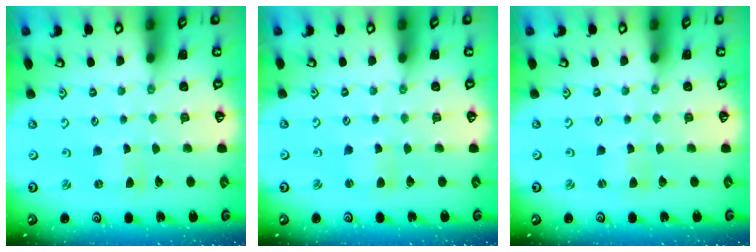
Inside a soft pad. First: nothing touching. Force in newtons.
{"total": 2.2, "press": 2.2, "slide": 0.3}
{"total": 0.0}